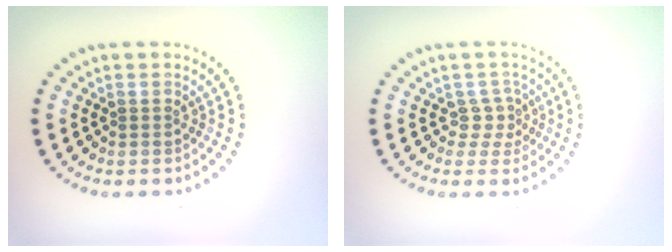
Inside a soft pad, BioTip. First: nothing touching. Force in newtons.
{"total": 1.7, "press": 1.1, "slide": 1.3}